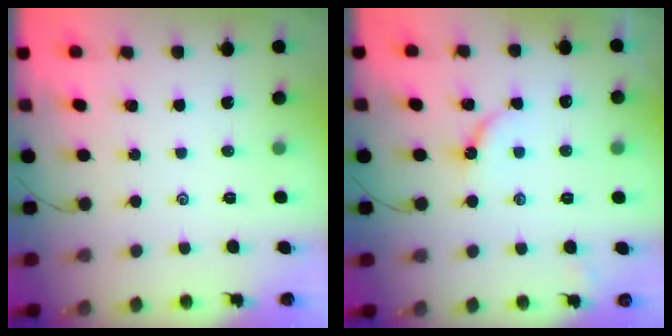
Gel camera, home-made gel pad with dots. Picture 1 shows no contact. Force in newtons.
{"total": 5.1, "press": 5.0, "slide": 0.7}